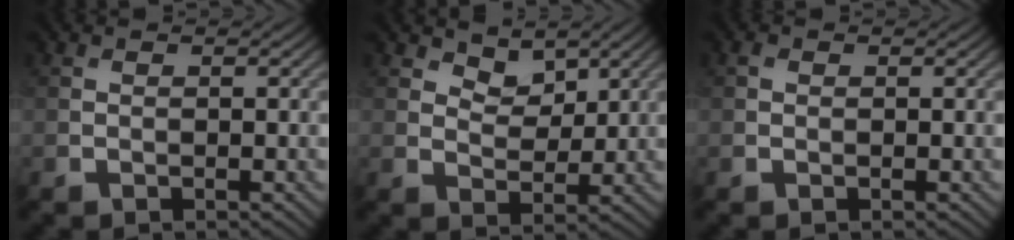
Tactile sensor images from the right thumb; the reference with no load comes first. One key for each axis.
{"total": 3.5, "fx": 2.5, "fy": 2.0, "fz": 1.4, "tx": -0.034, "ty": -0.012, "tz": 0.040}
{"total": 0.5, "fx": 0.2, "fy": 0.4, "fz": 0.3, "tx": -0.003, "ty": 0.000, "tz": 0.001}